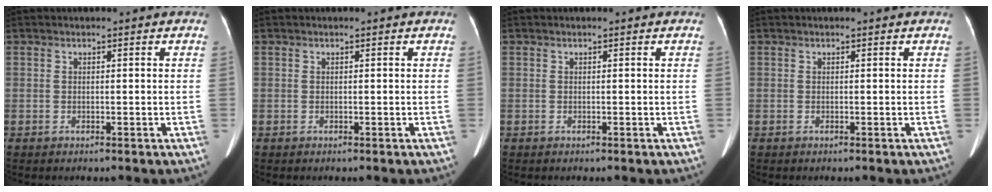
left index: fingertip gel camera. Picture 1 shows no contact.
{"total": 0.0}
{"total": 0.0}
{"total": 0.0}